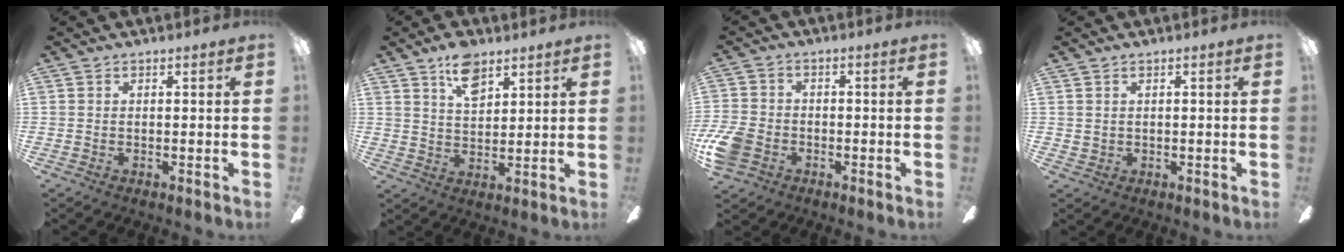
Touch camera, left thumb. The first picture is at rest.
{"total": 8.7, "force": [5.7, 4.5, 4.8], "torque": [-0.069, -0.023, 0.099]}
{"total": 8.2, "force": [-3.5, 5.9, 4.5], "torque": [-0.106, 0.019, -0.064]}
{"total": 1.0, "force": [0.6, 0.8, 0.2], "torque": [-0.005, 0.003, 0.010]}